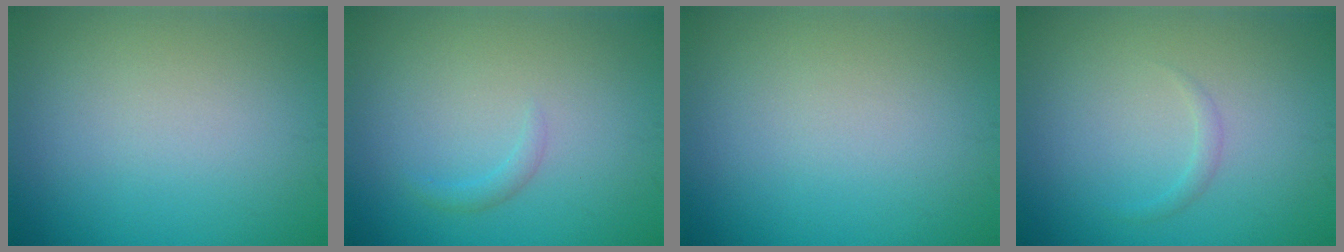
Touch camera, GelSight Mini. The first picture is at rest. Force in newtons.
{"total": 0.9, "press": 0.8, "slide": 0.1}
{"total": 0.0}
{"total": 0.7, "press": 0.7, "slide": 0.1}